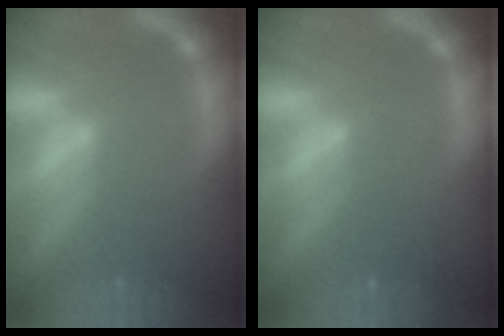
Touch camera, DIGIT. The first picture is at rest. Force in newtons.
{"total": 0.0}